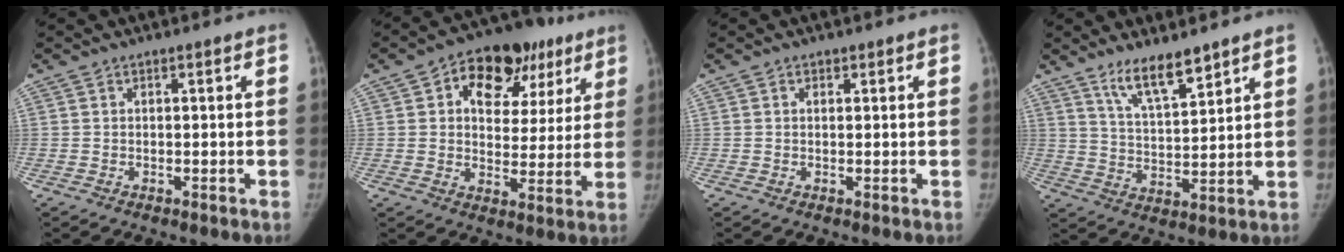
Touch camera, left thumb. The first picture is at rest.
{"total": 17.4, "force": [8.0, 11.2, 10.5], "torque": [-0.091, 0.004, 0.113]}
{"total": 0.8, "force": [0.4, 0.6, 0.3], "torque": [-0.001, -0.002, 0.005]}
{"total": 8.6, "force": [6.6, 1.9, 5.2], "torque": [-0.083, -0.049, 0.127]}